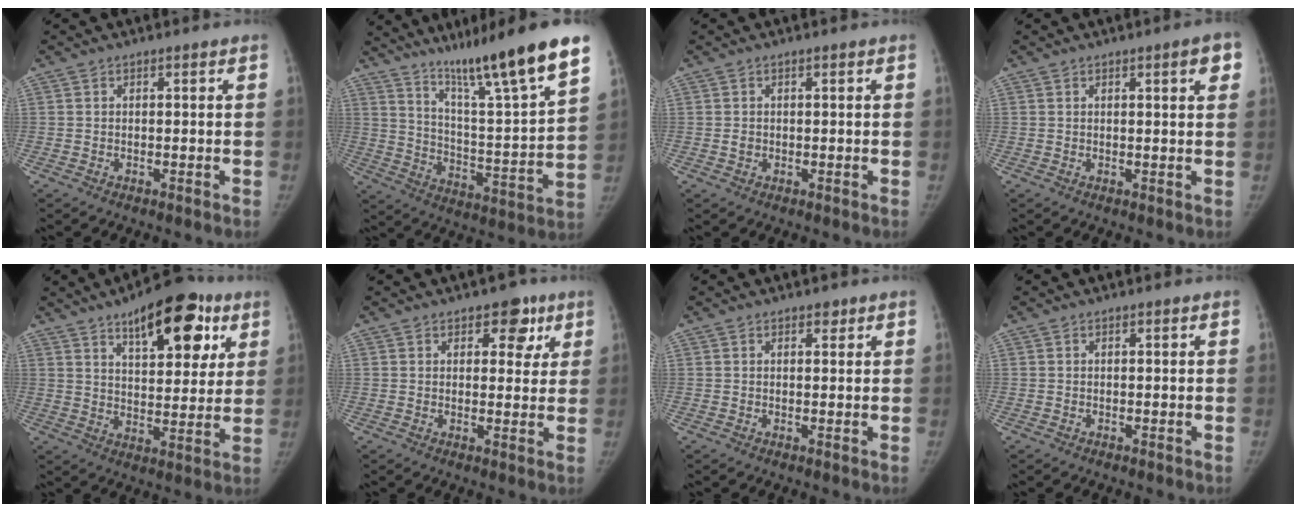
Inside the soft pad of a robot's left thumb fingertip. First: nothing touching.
{"total": 22.2, "force": [16.3, 1.3, 15.0], "torque": [-0.209, -0.075, 0.262]}
{"total": 1.0, "force": [0.0, 0.8, 0.5], "torque": [-0.001, 0.002, 0.002]}
{"total": 3.8, "force": [1.7, 0.7, 3.4], "torque": [-0.036, -0.003, 0.020]}
{"total": 17.6, "force": [9.3, 7.8, 12.7], "torque": [-0.128, -0.026, 0.135]}
{"total": 6.1, "force": [3.2, 3.9, 3.5], "torque": [0.000, -0.009, 0.035]}
{"total": 1.0, "force": [0.7, 0.6, 0.4], "torque": [0.003, -0.003, 0.008]}
{"total": 0.0}